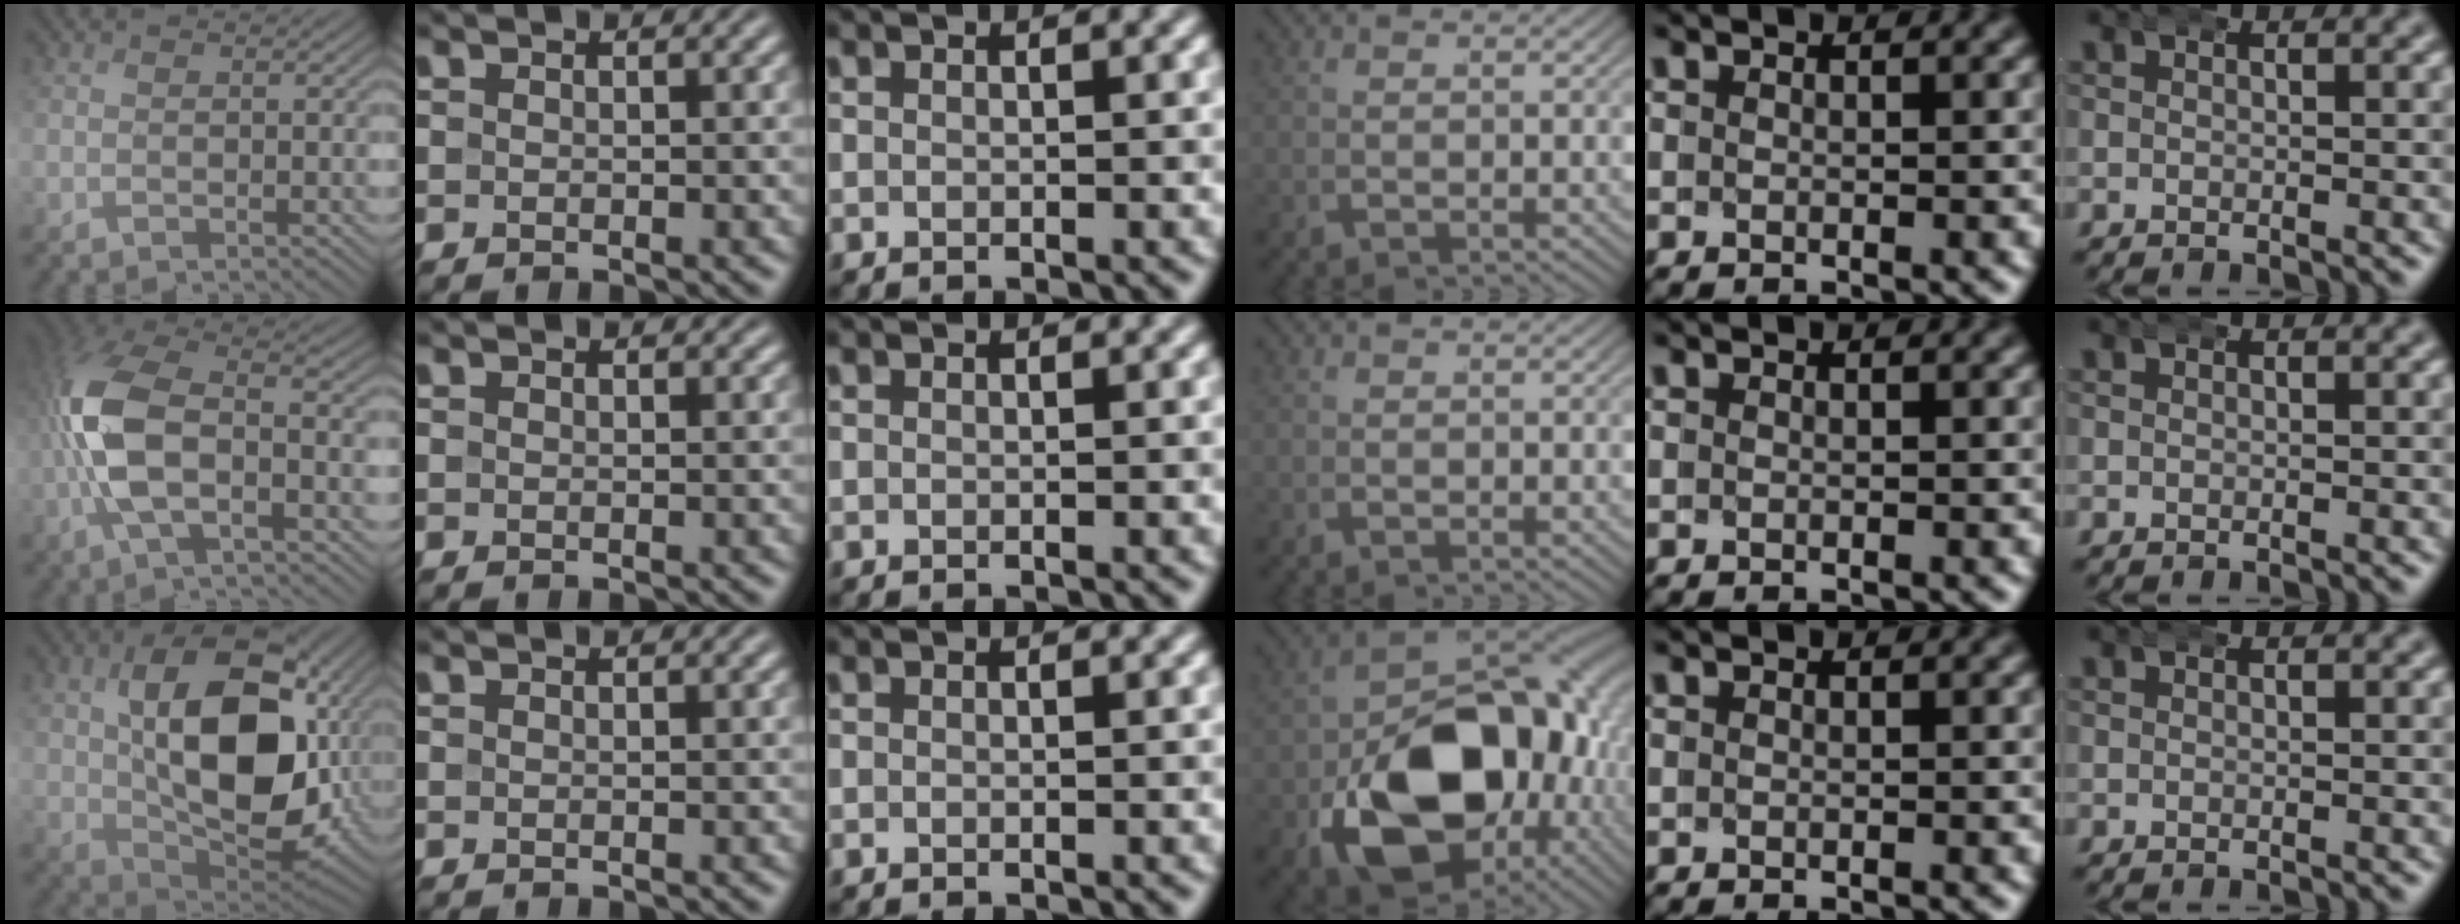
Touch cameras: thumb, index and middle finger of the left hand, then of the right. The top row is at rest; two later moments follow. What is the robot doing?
{"motion": "wrap", "object": "bandana"}